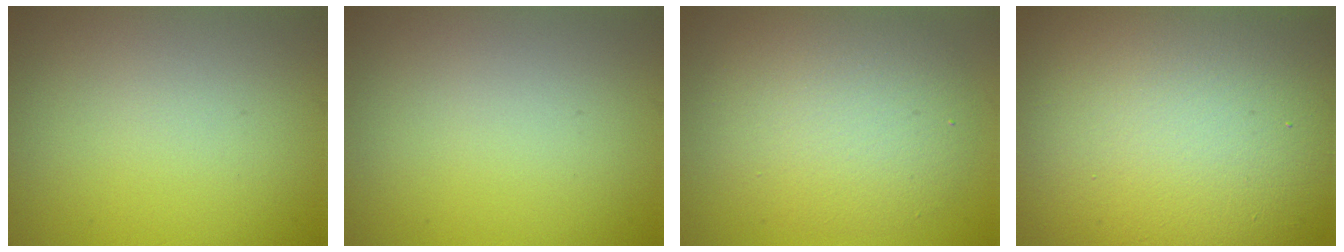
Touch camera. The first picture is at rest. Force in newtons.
{"total": 0.0}
{"total": 6.0, "press": 6.0, "slide": 0.2}
{"total": 19.8, "press": 19.7, "slide": 1.4}